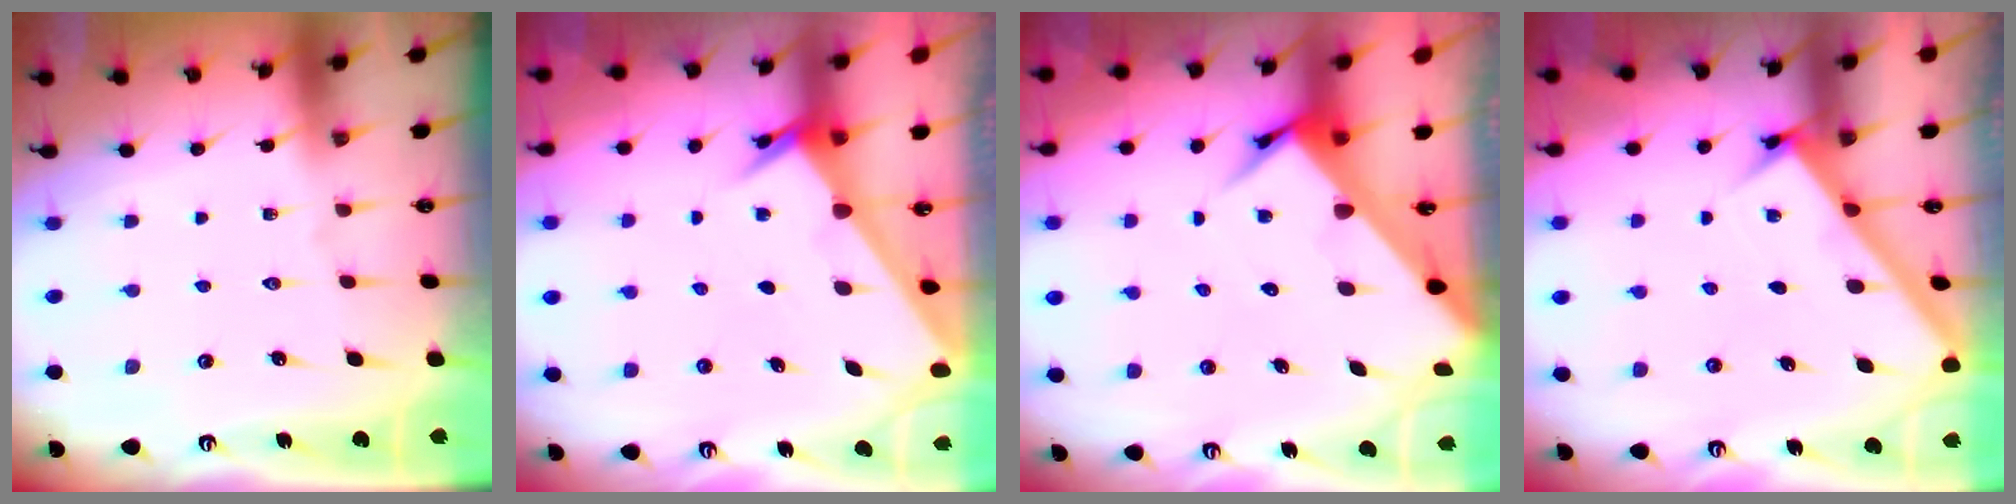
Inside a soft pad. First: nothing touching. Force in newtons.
{"total": 2.6, "press": 2.6, "slide": 0.2}
{"total": 5.2, "press": 5.2, "slide": 0.4}
{"total": 3.0, "press": 3.0, "slide": 0.2}